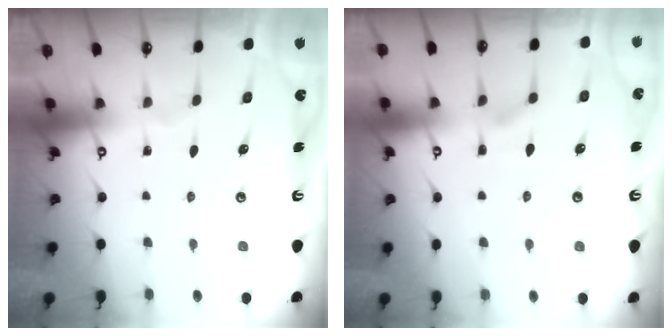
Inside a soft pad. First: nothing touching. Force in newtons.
{"total": 1.2, "press": 0.8, "slide": 0.9}